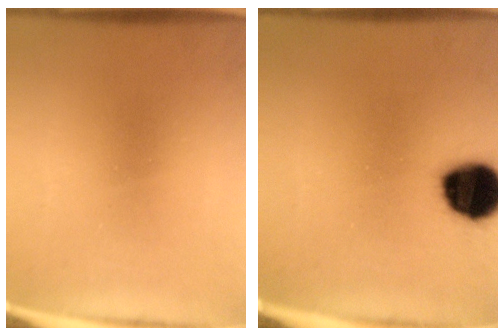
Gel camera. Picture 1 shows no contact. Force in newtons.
{"total": 14.2}